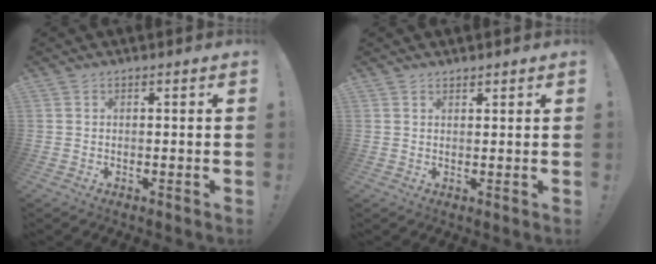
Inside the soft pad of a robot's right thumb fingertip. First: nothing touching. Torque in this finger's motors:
{"motor_torque": [0.11, -0.24, -0.16, -0.17, 0.01]}